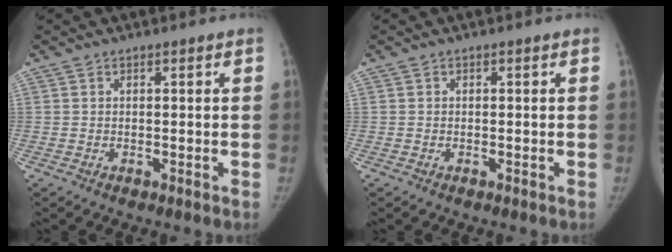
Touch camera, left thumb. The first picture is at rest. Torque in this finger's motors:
{"motor_torque": [2.44, 2.57, 0.35, 0.01, -0.05]}